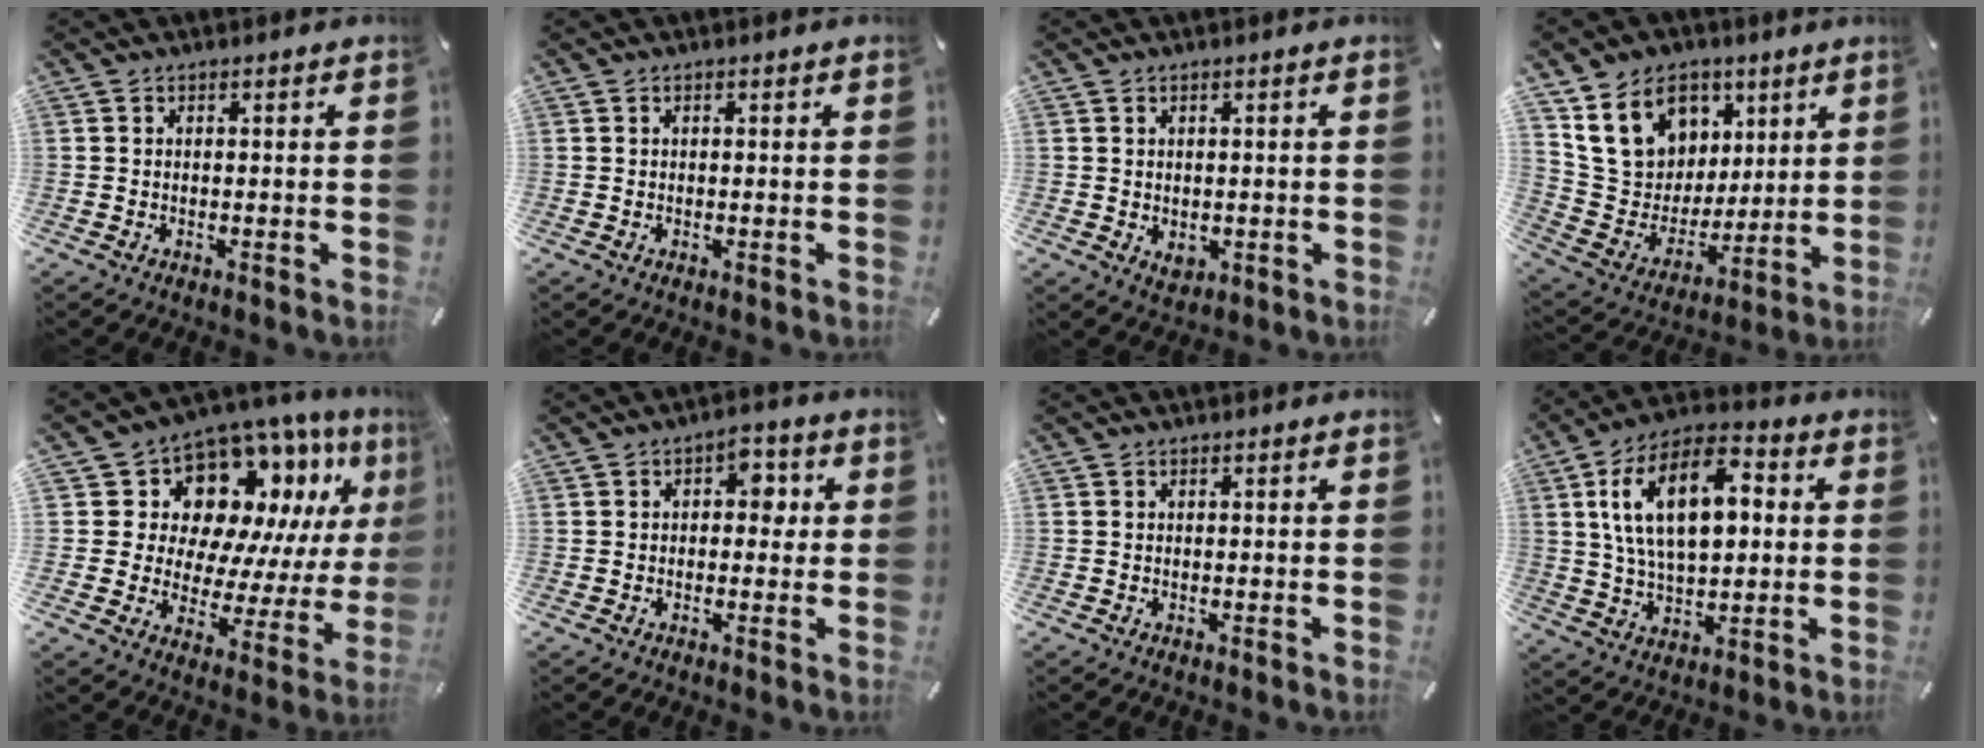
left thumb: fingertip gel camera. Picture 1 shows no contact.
{"total": 0.0}
{"total": 2.4, "force": [-0.2, 2.1, 1.1], "torque": [-0.010, -0.001, -0.003]}
{"total": 16.9, "force": [8.0, 13.4, 6.4], "torque": [-0.119, -0.033, 0.164]}
{"total": 13.9, "force": [8.7, 9.4, 5.3], "torque": [-0.076, -0.099, 0.151]}
{"total": 4.7, "force": [0.8, 3.2, 3.3], "torque": [-0.027, -0.003, 0.001]}
{"total": 0.0}
{"total": 17.7, "force": [4.3, 10.1, 13.9], "torque": [-0.270, 0.008, 0.070]}